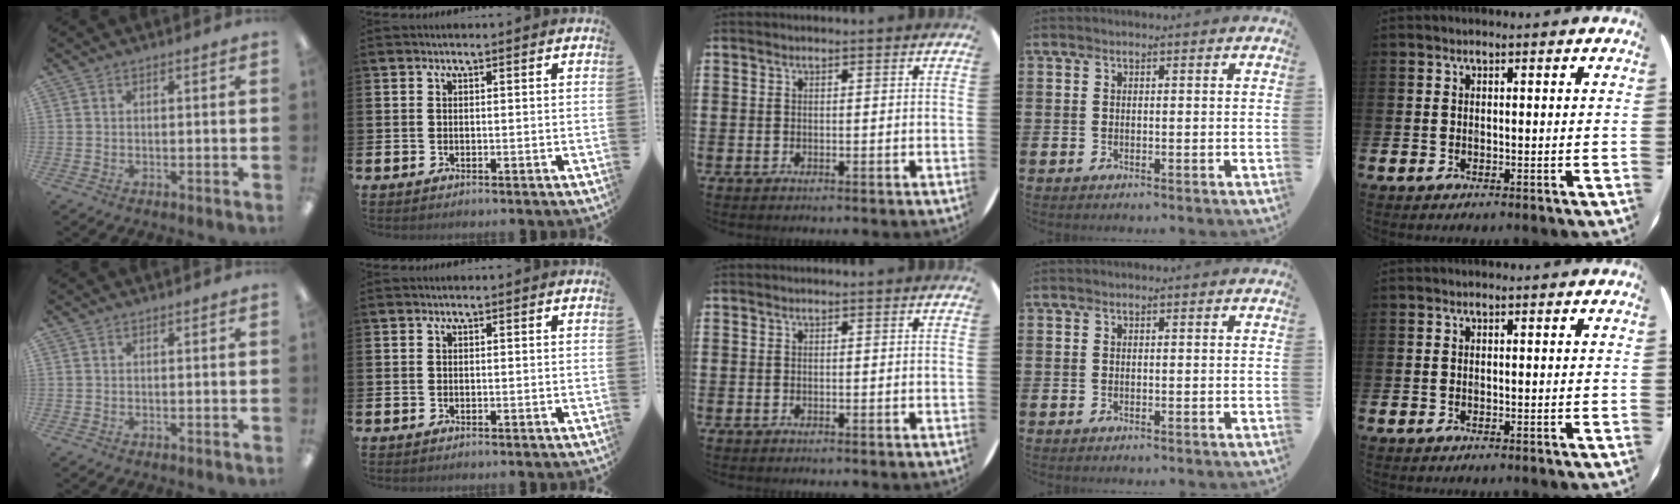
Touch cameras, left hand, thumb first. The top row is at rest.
{}